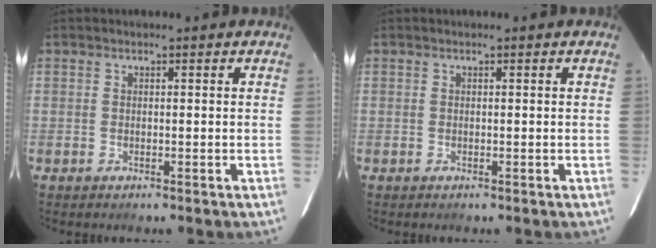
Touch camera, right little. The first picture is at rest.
{"total": 0.0}